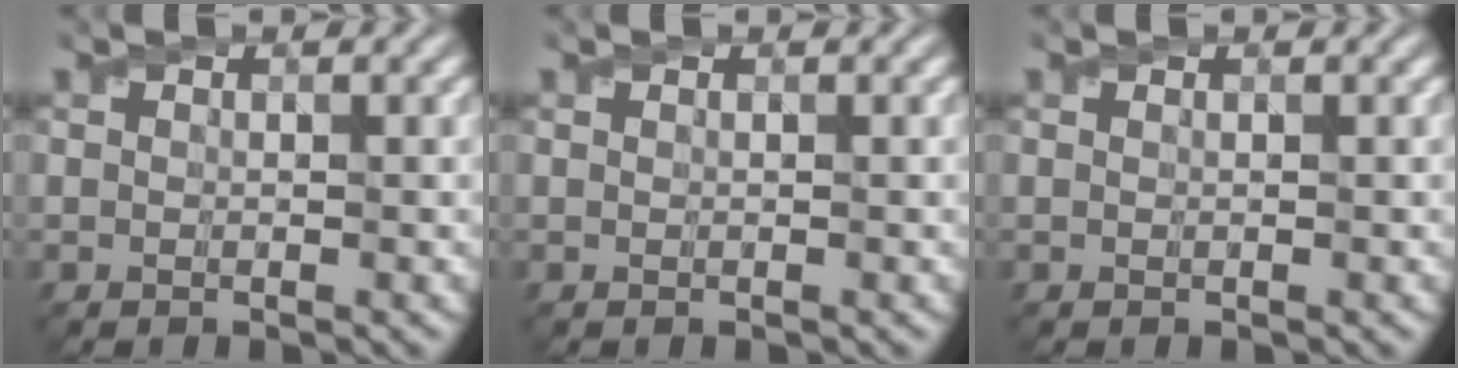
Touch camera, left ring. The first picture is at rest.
{"total": 0.0}
{"total": 0.0}